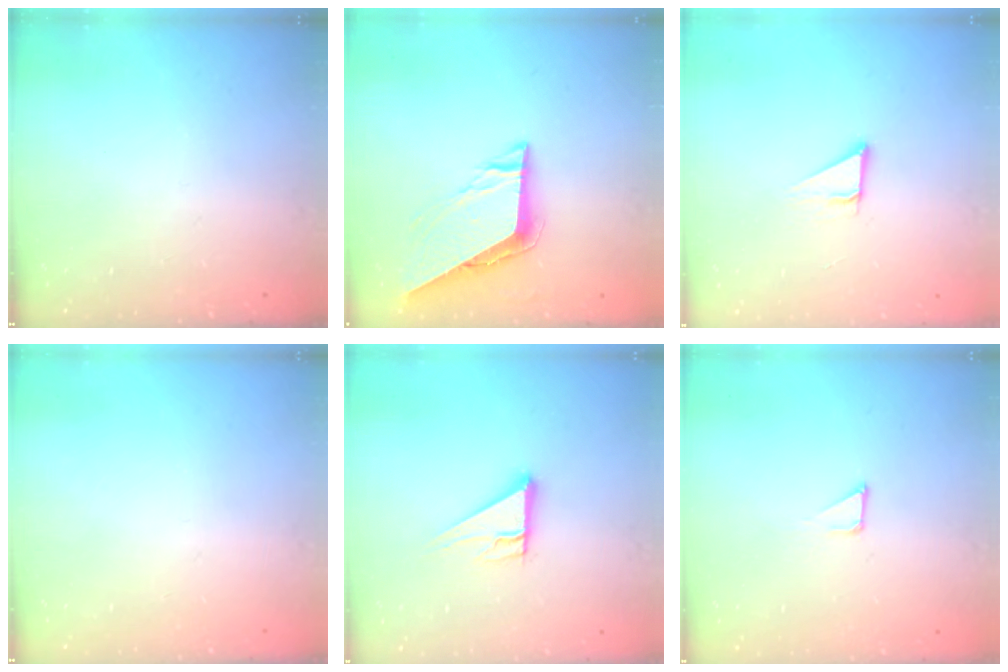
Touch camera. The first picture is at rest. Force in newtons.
{"total": 8.1, "press": 8.1, "slide": 0.3}
{"total": 2.9, "press": 2.9, "slide": 0.2}
{"total": 0.0}
{"total": 8.5, "press": 8.4, "slide": 0.8}
{"total": 1.2, "press": 1.2, "slide": 0.0}